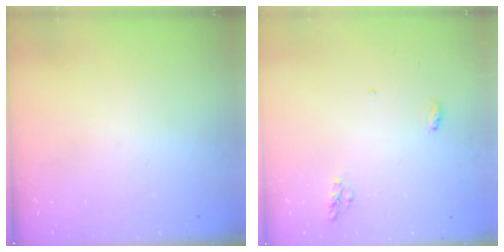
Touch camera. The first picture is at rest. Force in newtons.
{"total": 4.2, "press": 4.1, "slide": 0.9}